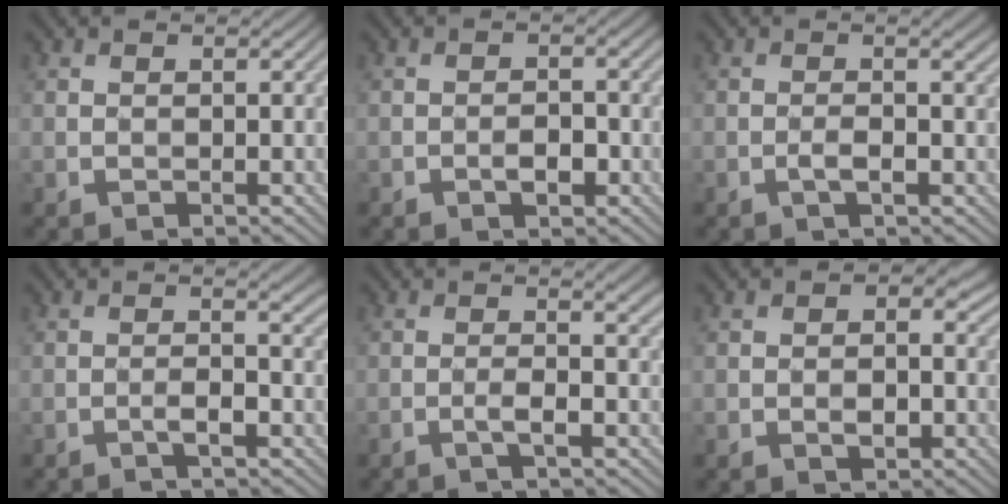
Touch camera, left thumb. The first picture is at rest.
{"total": 2.2, "force": [-1.1, 1.0, 1.7], "torque": [-0.027, 0.006, -0.018]}
{"total": 2.6, "force": [-0.6, 0.2, 2.5], "torque": [-0.049, 0.004, -0.012]}
{"total": 2.4, "force": [-0.8, 0.0, 2.3], "torque": [-0.041, 0.008, -0.017]}
{"total": 2.9, "force": [-0.6, 0.0, 2.8], "torque": [-0.048, 0.008, -0.018]}
{"total": 3.6, "force": [-0.3, 2.6, 2.4], "torque": [-0.027, -0.003, -0.003]}